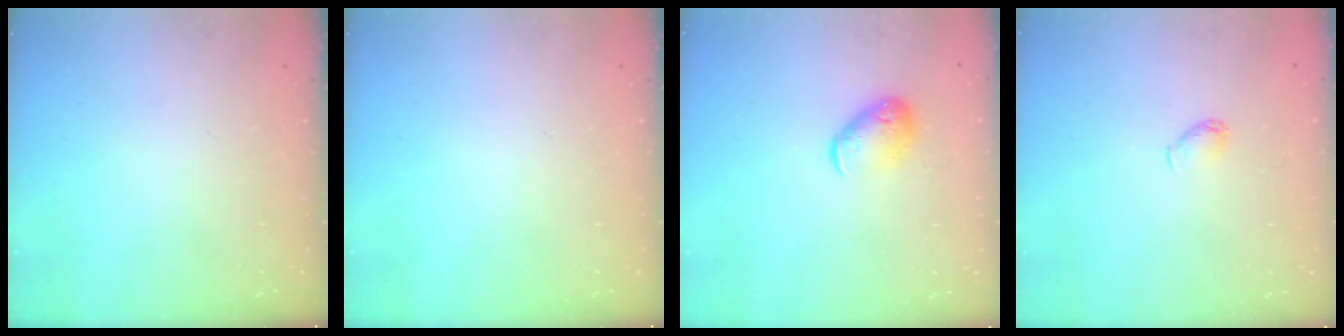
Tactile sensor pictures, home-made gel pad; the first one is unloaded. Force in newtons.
{"total": 0.0}
{"total": 10.0, "press": 9.9, "slide": 1.5}
{"total": 3.3, "press": 3.3, "slide": 0.6}